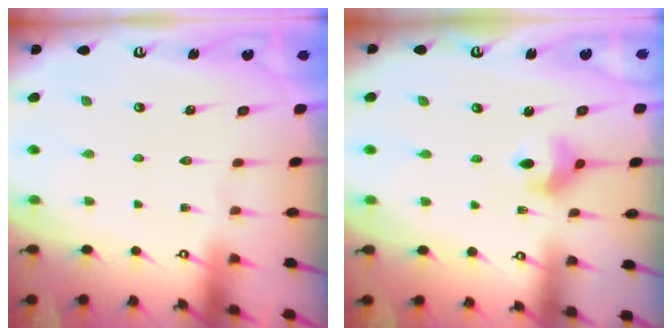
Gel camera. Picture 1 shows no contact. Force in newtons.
{"total": 7.5, "press": 7.4, "slide": 1.0}